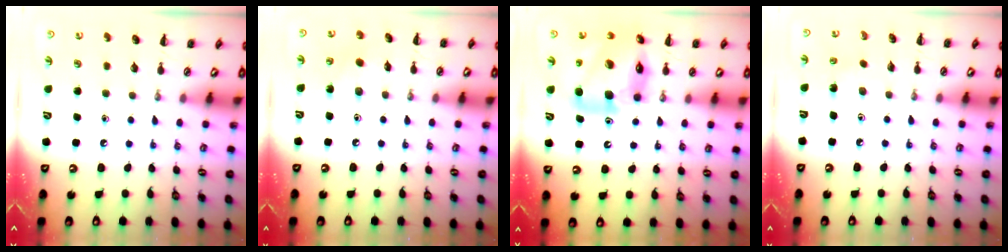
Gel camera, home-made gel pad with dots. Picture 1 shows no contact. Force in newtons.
{"total": 3.7, "press": 3.6, "slide": 0.9}
{"total": 15.0, "press": 14.4, "slide": 4.0}
{"total": 1.9, "press": 1.8, "slide": 0.7}